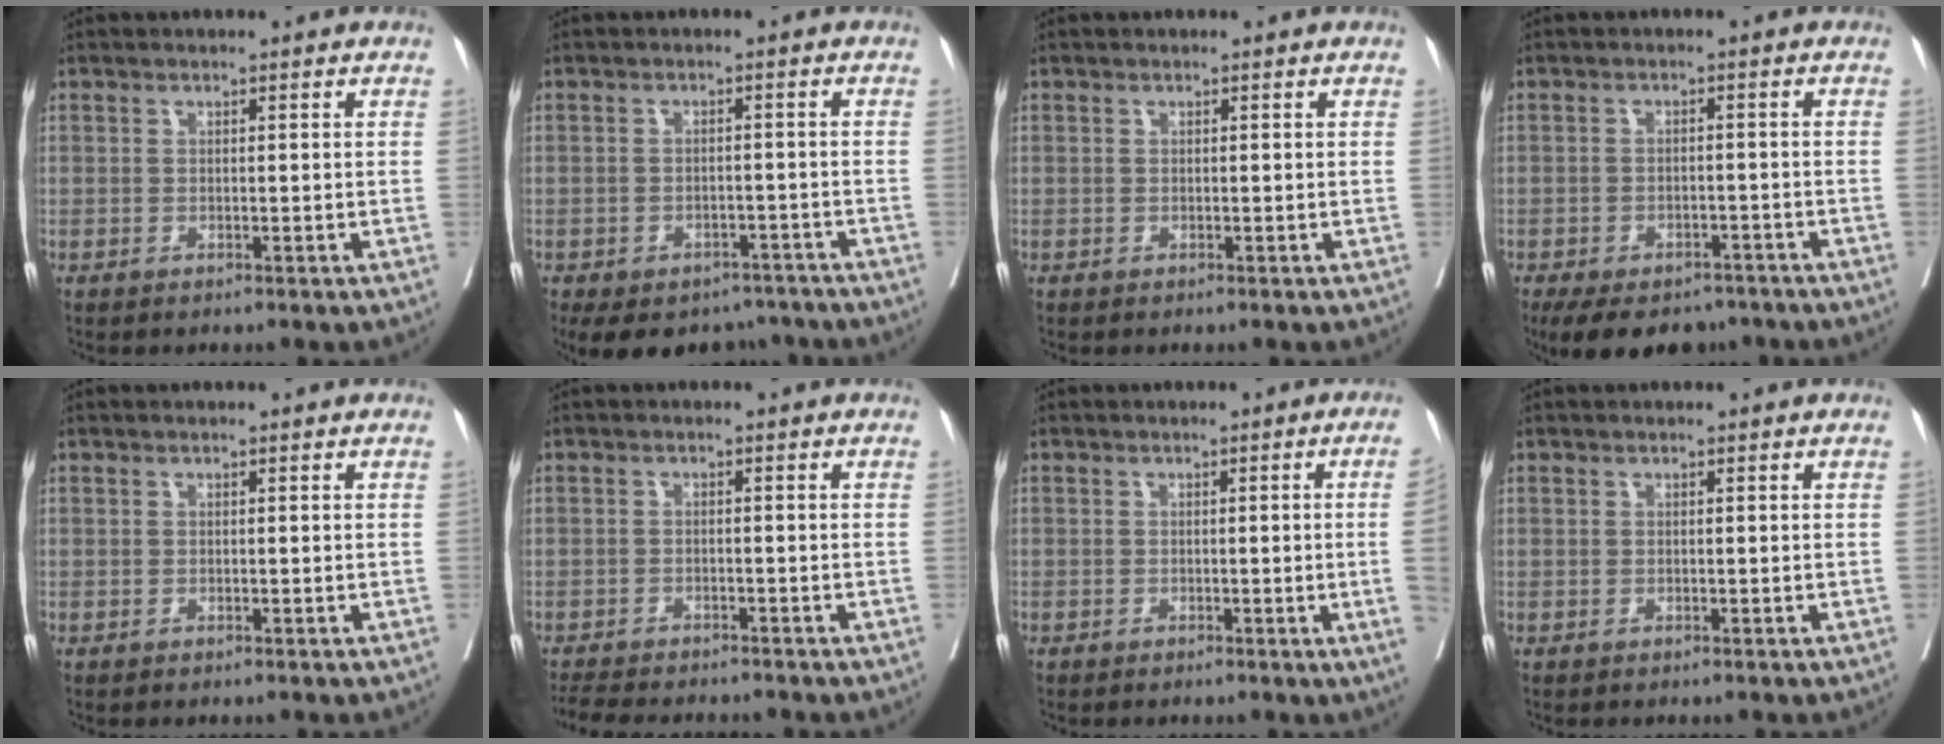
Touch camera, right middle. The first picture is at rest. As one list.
[{"total": 11.5, "force": [-9.0, 6.3, 3.5], "torque": [-0.061, 0.011, -0.108]}, {"total": 0.0}, {"total": 12.2, "force": [-9.1, 6.3, 5.1], "torque": [-0.095, -0.004, -0.121]}, {"total": 0.0}, {"total": 8.8, "force": [-8.0, 1.6, 3.2], "torque": [-0.047, -0.011, -0.118]}, {"total": 4.4, "force": [-0.6, -1.8, 4.0], "torque": [-0.047, -0.010, -0.008]}, {"total": 0.0}]